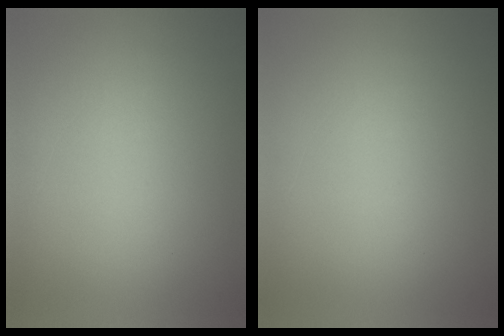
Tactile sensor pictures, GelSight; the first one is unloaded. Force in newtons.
{"total": 0.0}